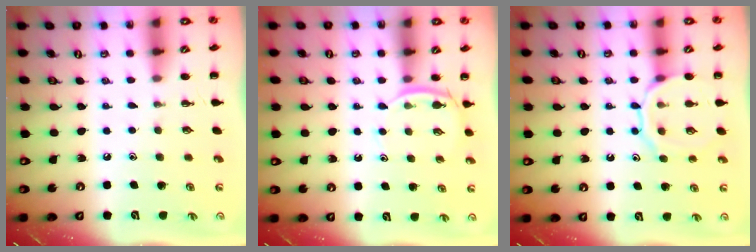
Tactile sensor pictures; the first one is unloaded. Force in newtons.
{"total": 4.4, "press": 4.1, "slide": 1.5}
{"total": 11.4, "press": 11.4, "slide": 0.8}